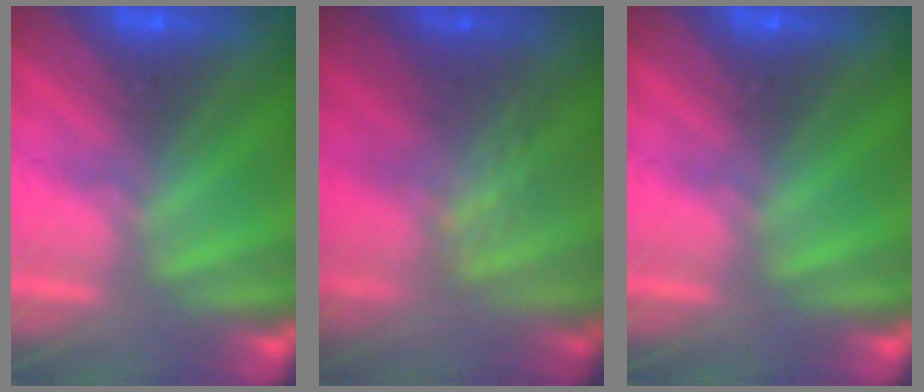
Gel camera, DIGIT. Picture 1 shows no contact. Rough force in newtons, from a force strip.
{"total": 2.4}
{"total": 0.0}